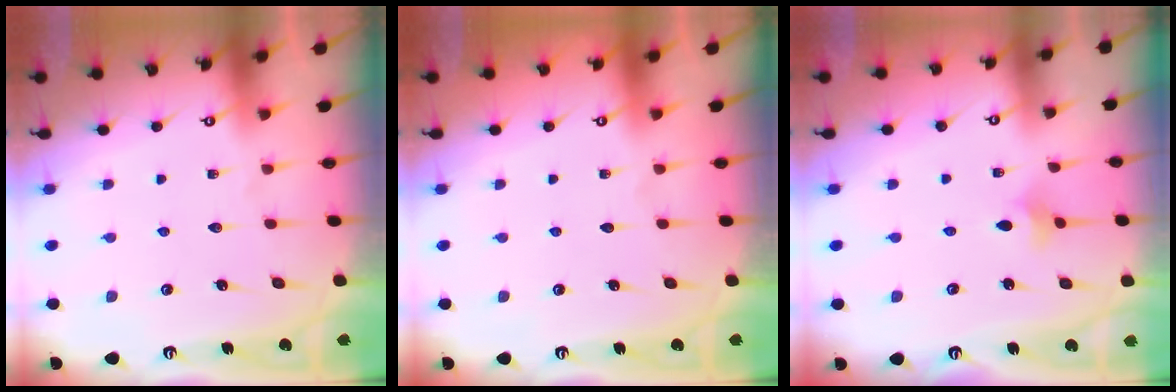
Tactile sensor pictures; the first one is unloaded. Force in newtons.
{"total": 0.0}
{"total": 2.0, "press": 2.0, "slide": 0.4}